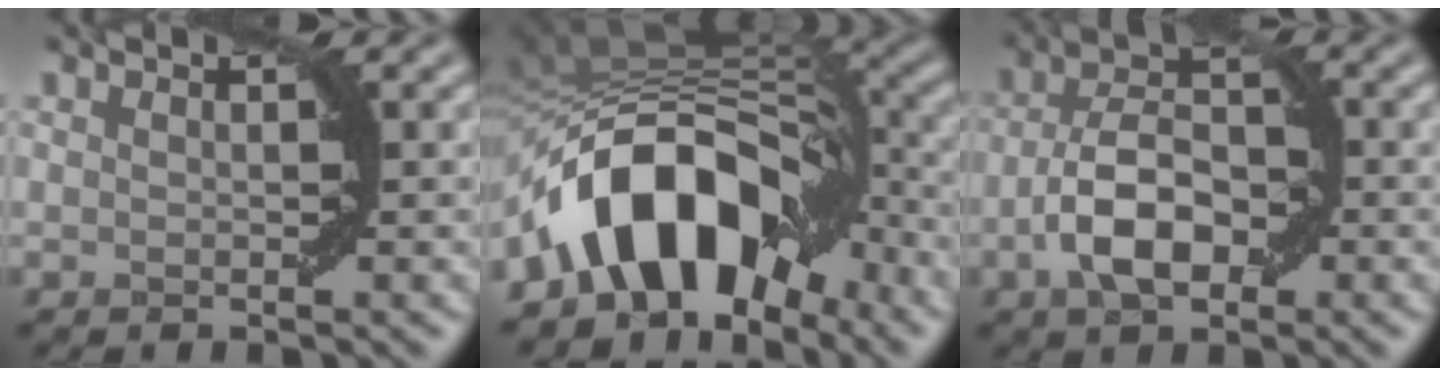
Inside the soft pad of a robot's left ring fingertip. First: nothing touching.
{"total": 11.6, "force": [-5.9, 6.8, 7.4], "torque": [-0.103, 0.015, -0.103]}
{"total": 6.3, "force": [-2.0, 3.3, 5.0], "torque": [-0.091, 0.010, -0.040]}